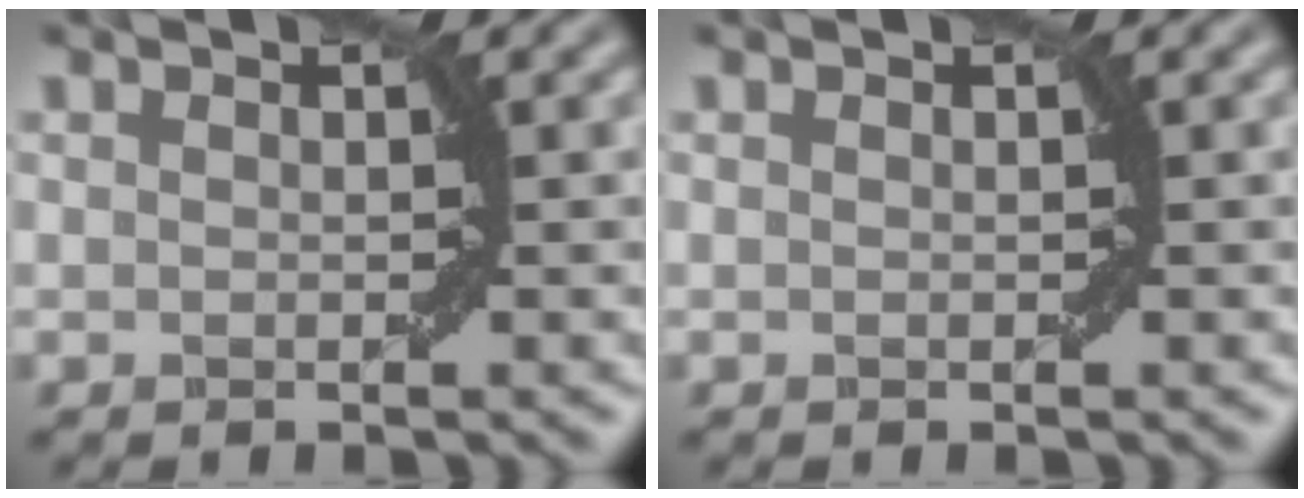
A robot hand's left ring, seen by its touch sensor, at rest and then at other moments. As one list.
[{"total": 0.0}]